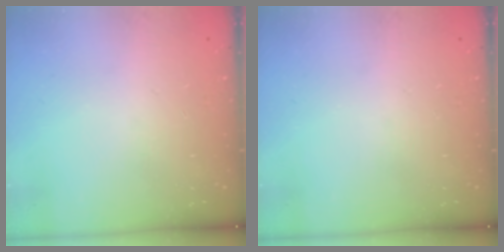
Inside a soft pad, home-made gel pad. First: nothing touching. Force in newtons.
{"total": 0.0}